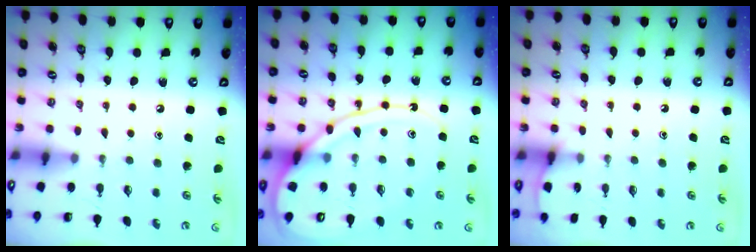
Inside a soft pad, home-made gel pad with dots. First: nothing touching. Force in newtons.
{"total": 14.0, "press": 14.0, "slide": 1.4}
{"total": 3.6, "press": 3.6, "slide": 0.5}